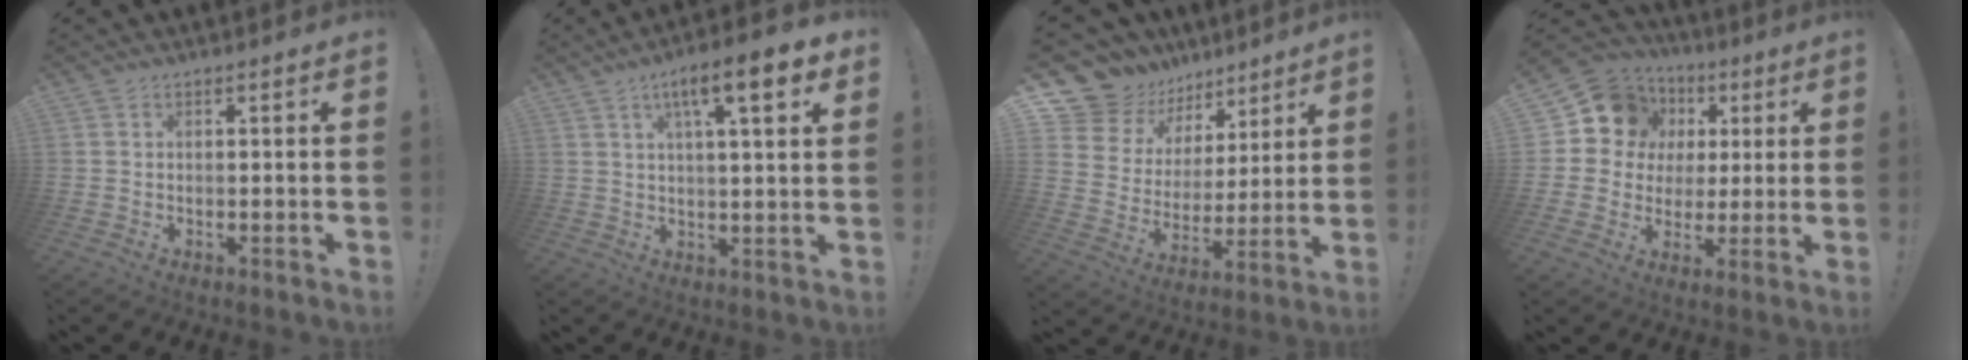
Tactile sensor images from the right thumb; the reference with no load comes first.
{"total": 11.0, "force": [5.1, 2.1, 9.5], "torque": [-0.138, -0.017, 0.075]}
{"total": 13.2, "force": [9.7, 8.5, 2.7], "torque": [-0.064, -0.073, 0.193]}
{"total": 13.3, "force": [4.4, 11.8, 4.4], "torque": [-0.067, -0.016, 0.099]}